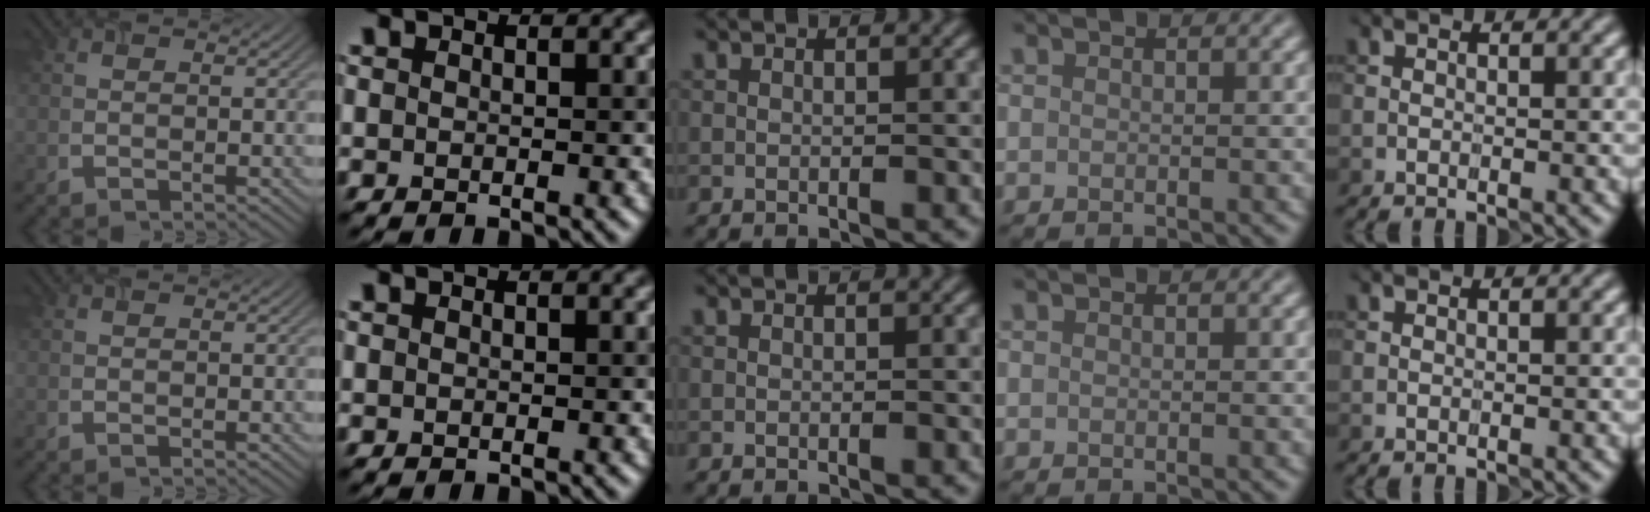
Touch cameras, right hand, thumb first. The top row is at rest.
{}